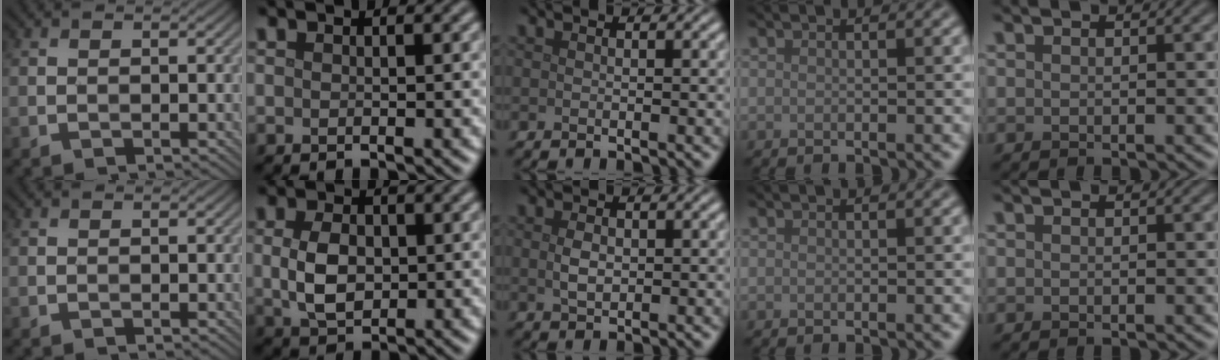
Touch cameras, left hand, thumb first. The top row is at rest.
{"index": {"total": 4.2, "force": [0.1, 2.8, 3.1], "torque": [-0.066, 0.000, 0.002]}, "middle": {"total": 1.7, "force": [0.2, 1.1, 1.3], "torque": [-0.030, -0.001, 0.005]}}